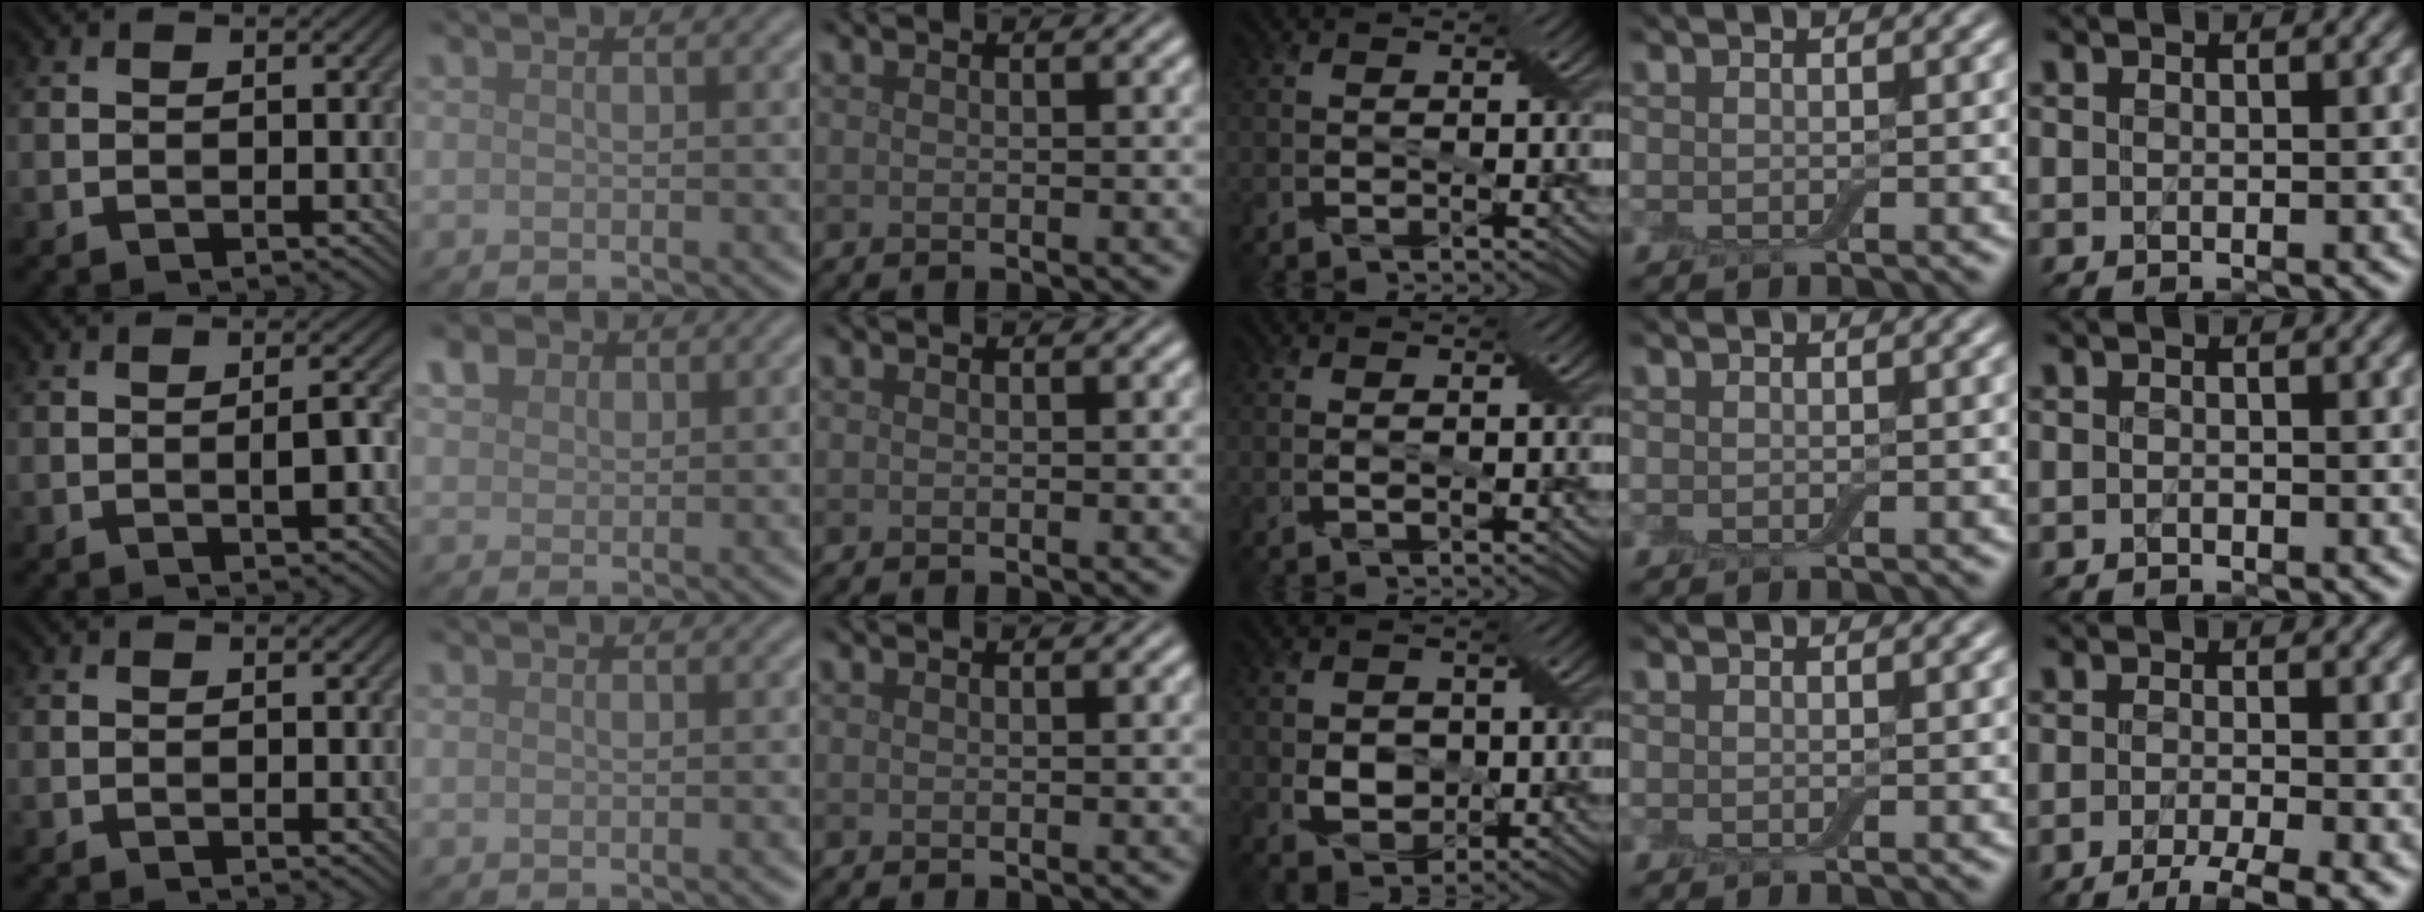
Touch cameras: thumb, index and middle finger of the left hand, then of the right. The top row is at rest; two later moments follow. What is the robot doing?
{"motion": "cut", "object": "cling film"}